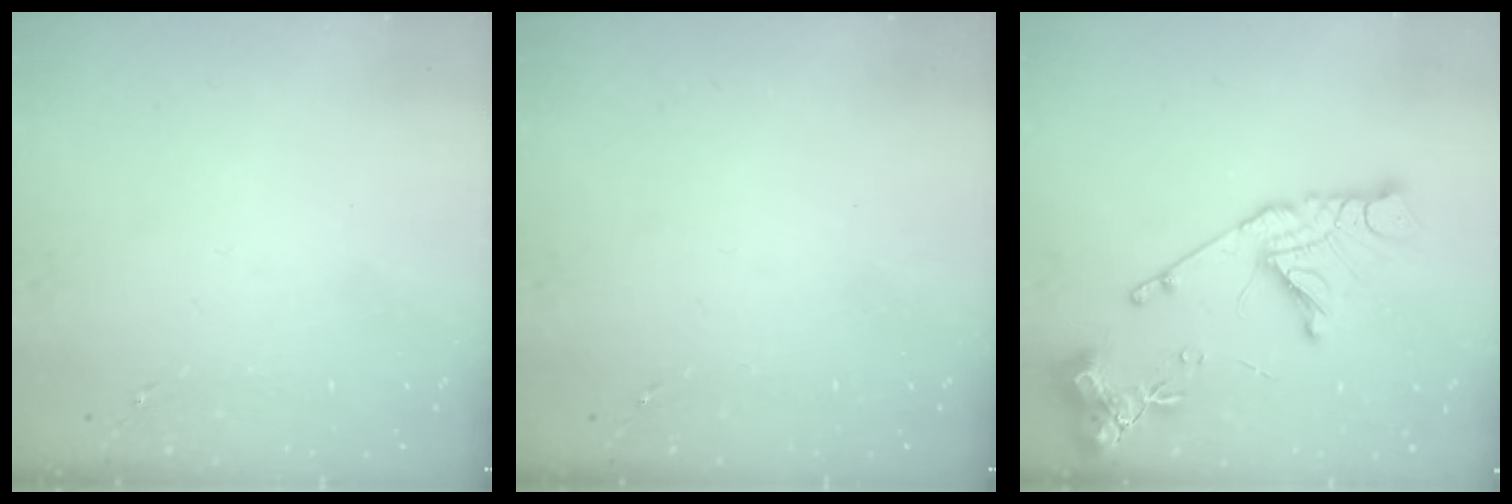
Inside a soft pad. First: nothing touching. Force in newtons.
{"total": 0.0}
{"total": 16.4, "press": 16.3, "slide": 1.9}